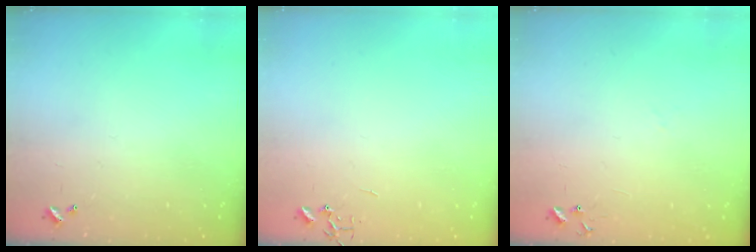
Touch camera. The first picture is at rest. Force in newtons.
{"total": 0.0}
{"total": 6.8, "press": 6.8, "slide": 0.6}